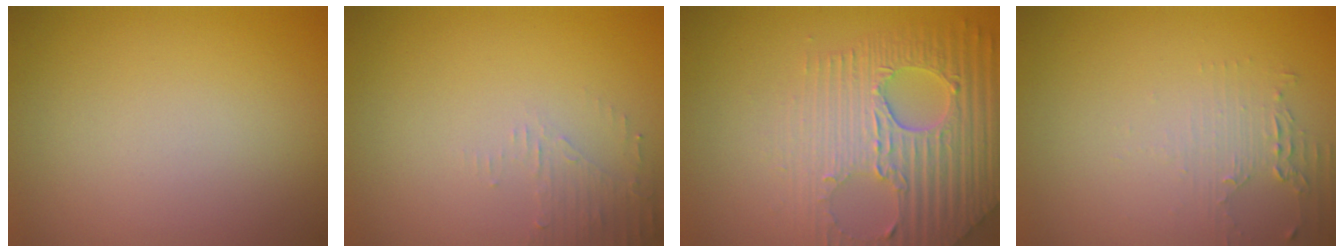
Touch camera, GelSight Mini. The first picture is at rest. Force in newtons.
{"total": 1.6, "press": 1.5, "slide": 0.4}
{"total": 7.8, "press": 5.6, "slide": 5.4}
{"total": 1.5, "press": 1.5, "slide": 0.4}